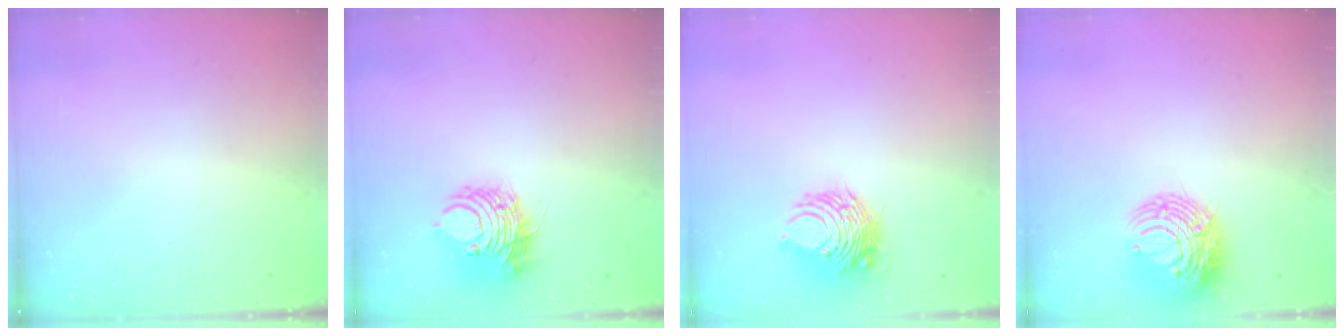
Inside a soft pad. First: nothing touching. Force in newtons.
{"total": 10.4, "press": 10.3, "slide": 1.3}
{"total": 8.3, "press": 8.2, "slide": 0.6}
{"total": 13.9, "press": 13.8, "slide": 1.9}